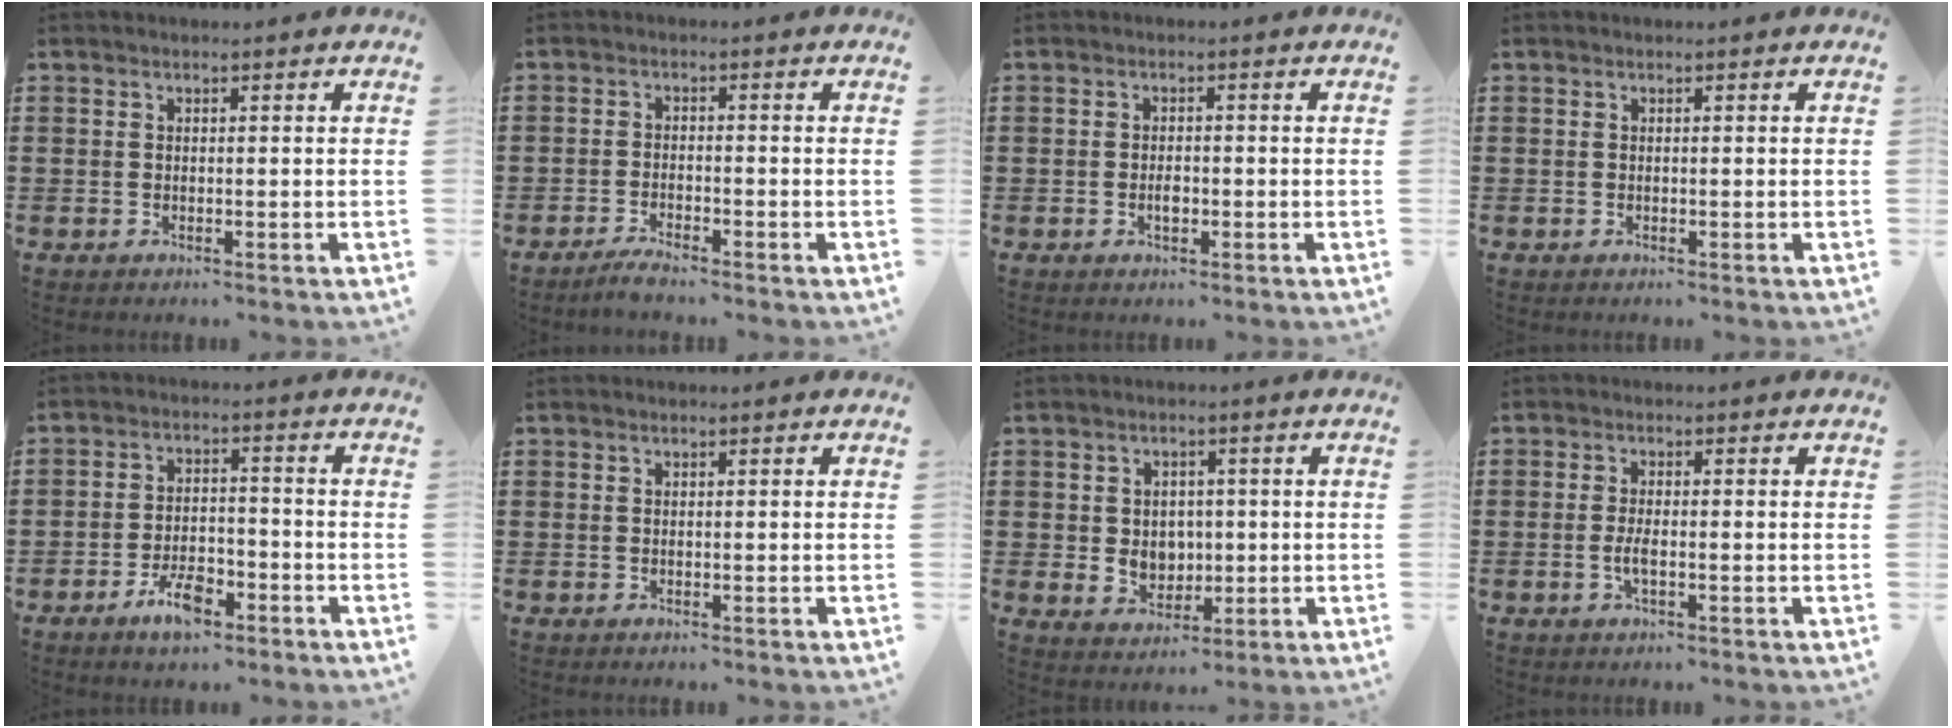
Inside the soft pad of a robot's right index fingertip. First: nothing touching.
{"total": 2.2, "force": [-2.0, 0.0, 0.8], "torque": [-0.015, 0.002, -0.038]}
{"total": 1.9, "force": [-0.6, 0.9, 1.6], "torque": [-0.030, 0.001, -0.010]}
{"total": 0.0}
{"total": 6.0, "force": [-3.6, 2.3, 4.1], "torque": [-0.085, 0.007, -0.069]}
{"total": 0.0}
{"total": 3.9, "force": [0.4, 3.6, 1.5], "torque": [-0.027, 0.004, 0.003]}
{"total": 2.4, "force": [-0.6, 0.5, 2.2], "torque": [-0.047, -0.004, -0.014]}